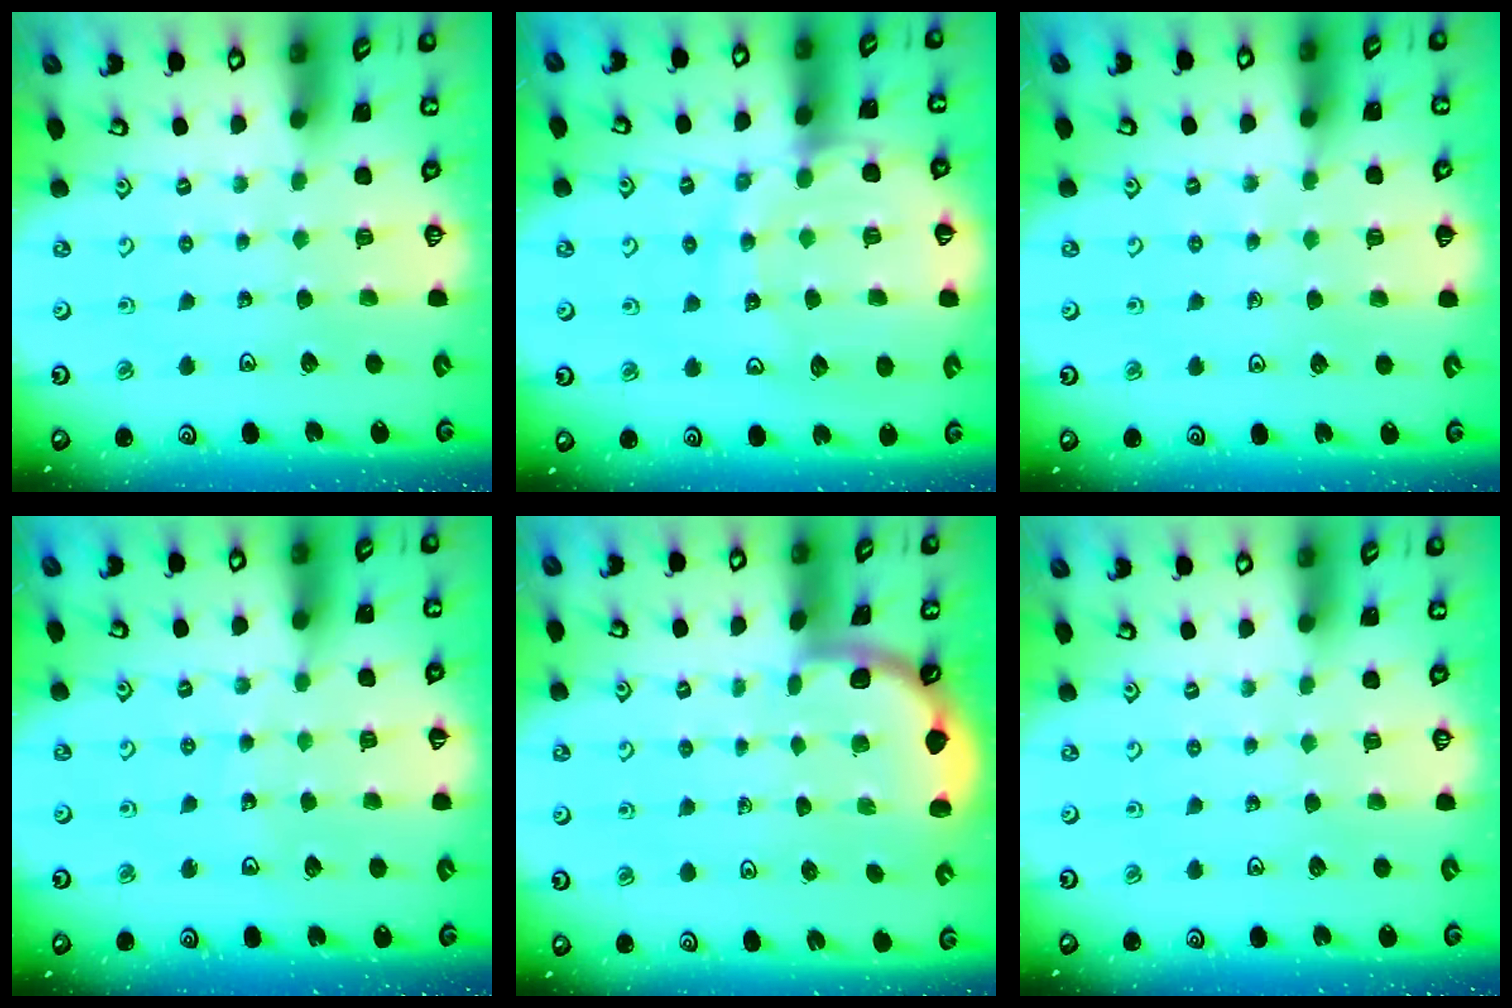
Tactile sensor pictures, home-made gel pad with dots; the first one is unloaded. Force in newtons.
{"total": 14.8, "press": 14.7, "slide": 1.8}
{"total": 4.7, "press": 4.6, "slide": 0.6}
{"total": 6.1, "press": 5.8, "slide": 1.8}
{"total": 1.9, "press": 1.9, "slide": 0.0}
{"total": 0.0}